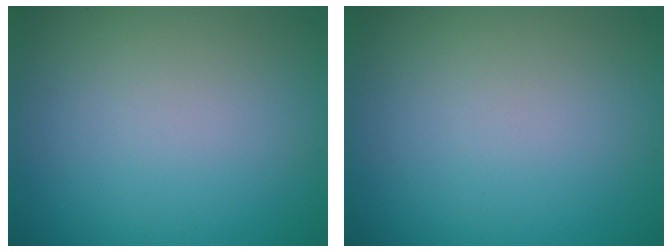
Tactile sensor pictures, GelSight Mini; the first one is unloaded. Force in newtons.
{"total": 0.0}